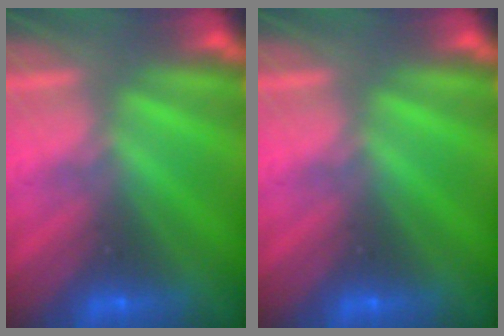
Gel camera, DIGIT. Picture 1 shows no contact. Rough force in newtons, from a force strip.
{"total": 0.0}